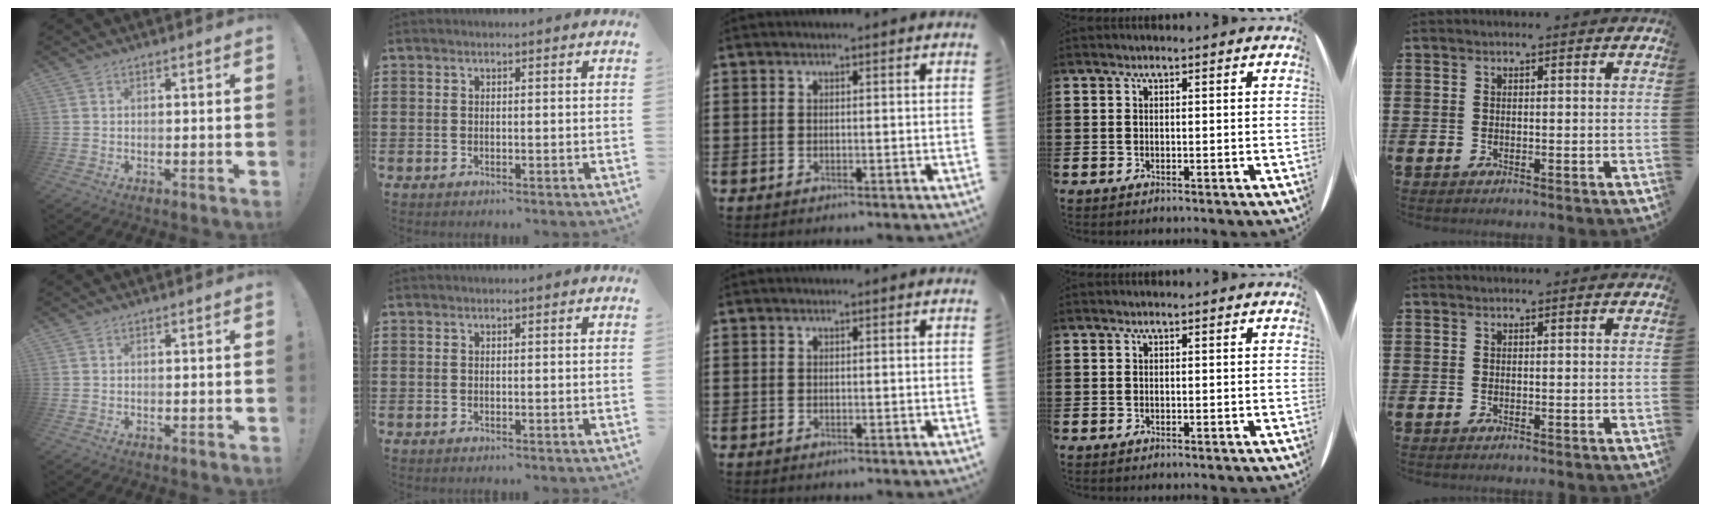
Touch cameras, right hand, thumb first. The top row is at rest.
{}